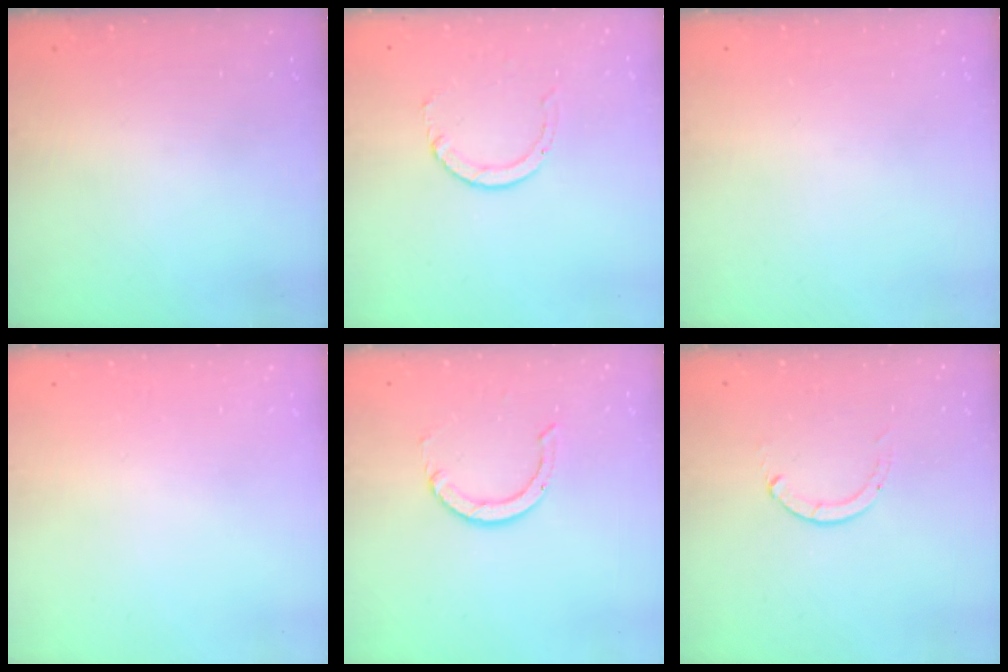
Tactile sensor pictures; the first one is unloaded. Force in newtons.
{"total": 2.9, "press": 2.9, "slide": 0.4}
{"total": 0.0}
{"total": 2.6, "press": 2.6, "slide": 0.2}
{"total": 3.3, "press": 3.3, "slide": 0.3}
{"total": 0.0}